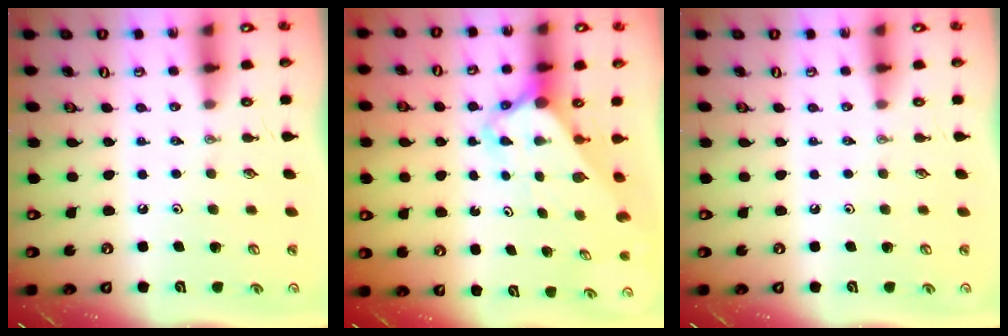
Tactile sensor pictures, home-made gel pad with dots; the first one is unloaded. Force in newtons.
{"total": 3.2, "press": 3.1, "slide": 0.2}
{"total": 0.0}